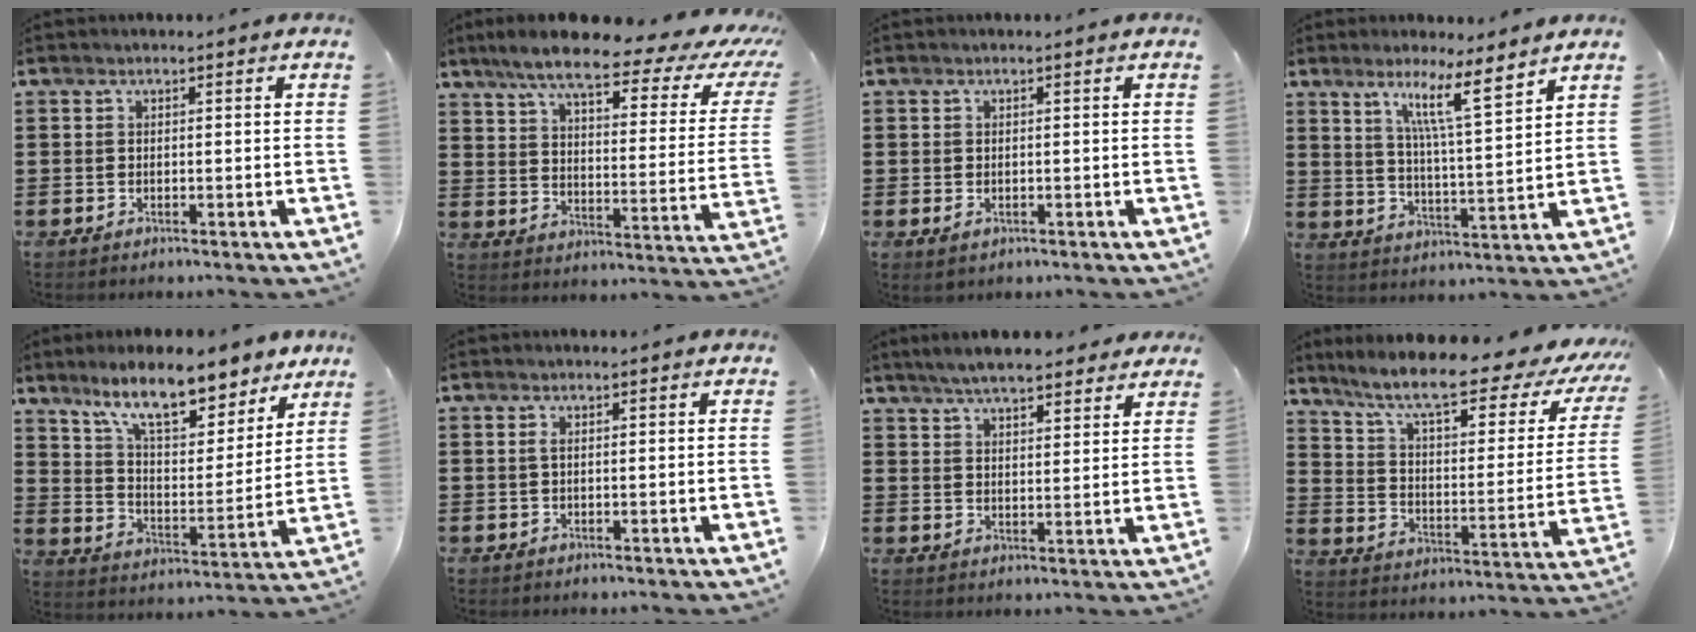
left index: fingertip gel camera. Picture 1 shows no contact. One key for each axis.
{"total": 9.5, "fx": 6.9, "fy": 1.0, "fz": 6.5, "tx": -0.137, "ty": -0.040, "tz": 0.108}
{"total": 0.7, "fx": -0.3, "fy": 0.5, "fz": 0.5, "tx": -0.011, "ty": 0.001, "tz": -0.006}
{"total": 8.7, "fx": 6.0, "fy": 0.3, "fz": 6.3, "tx": -0.122, "ty": -0.028, "tz": 0.098}
{"total": 11.8, "fx": 9.7, "fy": 2.6, "fz": 6.3, "tx": -0.138, "ty": -0.044, "tz": 0.170}
{"total": 0.8, "fx": 0.1, "fy": 0.2, "fz": 0.8, "tx": -0.018, "ty": 0.000, "tz": 0.001}
{"total": 5.6, "fx": 5.1, "fy": 1.1, "fz": 1.9, "tx": -0.052, "ty": -0.008, "tz": 0.095}
{"total": 10.9, "fx": 8.1, "fy": 1.2, "fz": 7.2, "tx": -0.158, "ty": -0.047, "tz": 0.131}